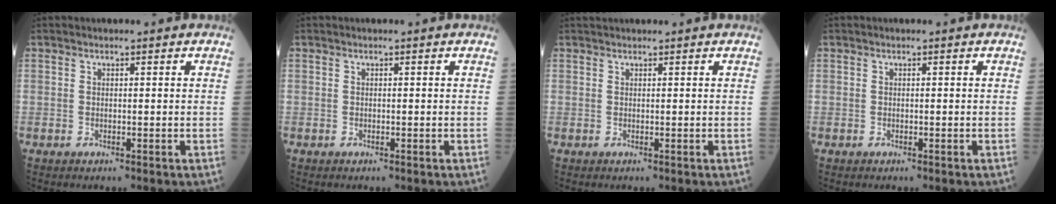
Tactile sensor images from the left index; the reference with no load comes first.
{"total": 0.0}
{"total": 1.9, "force": [1.8, 0.3, 0.6], "torque": [-0.006, 0.026, 0.028]}
{"total": 0.0}